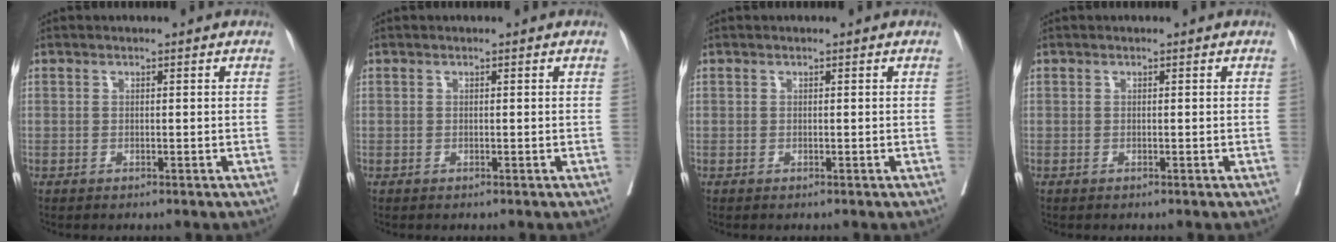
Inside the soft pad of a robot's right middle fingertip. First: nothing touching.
{"total": 0.0}
{"total": 0.0}
{"total": 0.0}